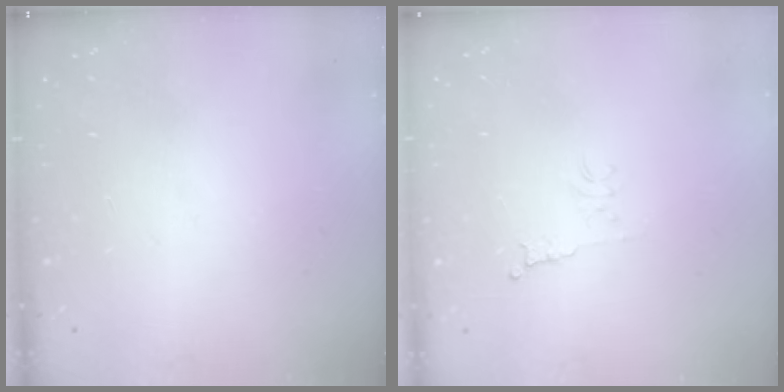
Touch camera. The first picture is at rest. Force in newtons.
{"total": 3.9, "press": 3.8, "slide": 0.5}